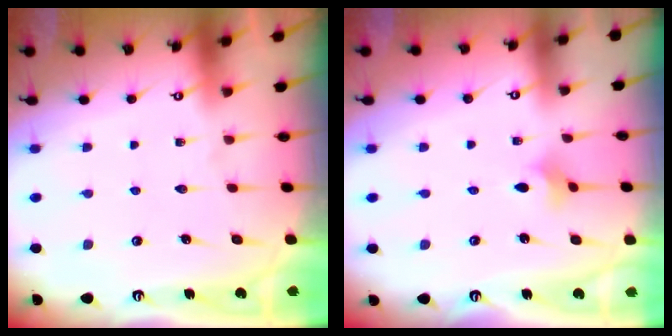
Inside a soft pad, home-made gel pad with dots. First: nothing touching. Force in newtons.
{"total": 2.6, "press": 2.6, "slide": 0.6}